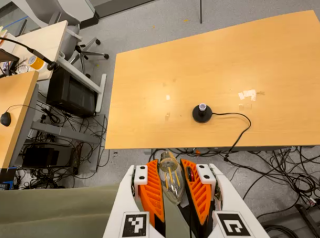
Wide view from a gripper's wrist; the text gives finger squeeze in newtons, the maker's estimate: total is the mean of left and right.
{"total": 20.6, "left": 22.8, "right": 18.4}